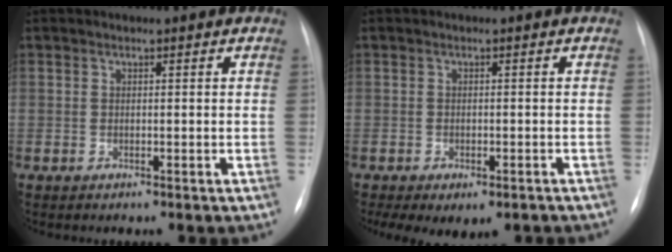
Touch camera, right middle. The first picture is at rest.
{"total": 7.8, "force": [-5.2, 3.8, 4.4], "torque": [-0.066, 0.003, -0.069]}